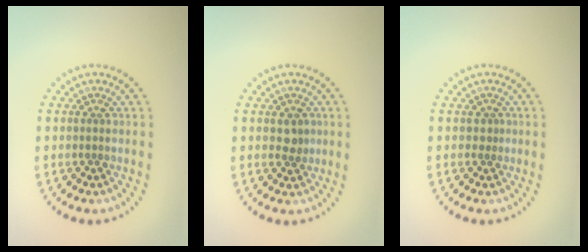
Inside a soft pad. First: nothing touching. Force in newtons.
{"total": 1.5, "press": 1.4, "slide": 0.5}
{"total": 0.6, "press": 0.3, "slide": 0.5}